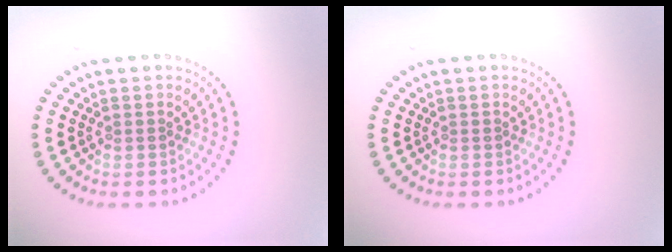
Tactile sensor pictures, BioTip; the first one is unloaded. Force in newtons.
{"total": 0.0}